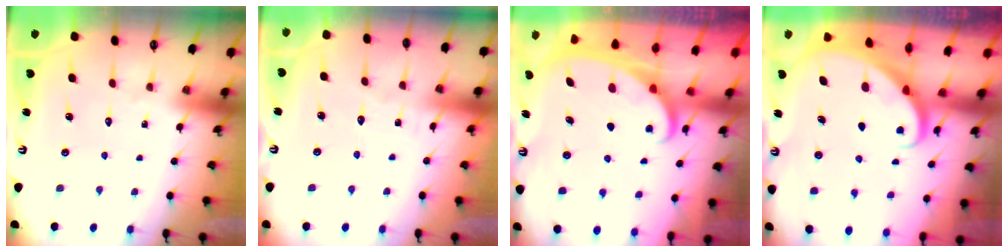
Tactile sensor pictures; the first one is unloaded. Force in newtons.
{"total": 2.7, "press": 2.7, "slide": 0.3}
{"total": 2.1, "press": 2.1, "slide": 0.3}
{"total": 2.8, "press": 2.8, "slide": 0.3}